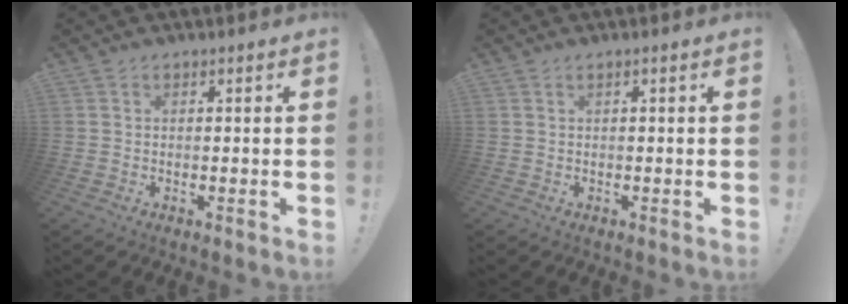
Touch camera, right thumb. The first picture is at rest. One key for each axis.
{"total": 0.8, "fx": 0.2, "fy": -0.3, "fz": 0.7, "tx": -0.014, "ty": -0.001, "tz": 0.003}